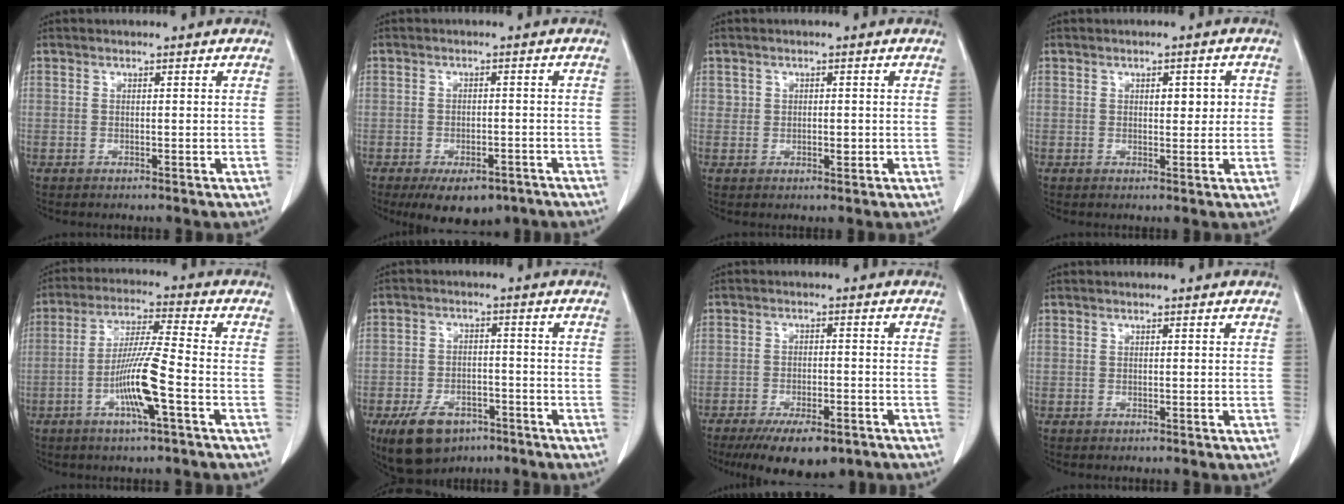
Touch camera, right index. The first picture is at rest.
{"total": 8.5, "force": [-5.9, 4.3, 4.3], "torque": [-0.052, 0.001, -0.084]}
{"total": 1.9, "force": [0.1, 1.4, 1.2], "torque": [-0.020, 0.003, 0.005]}
{"total": 3.2, "force": [0.6, 1.5, 2.8], "torque": [-0.034, 0.003, 0.010]}
{"total": 10.0, "force": [-3.4, -0.1, 9.4], "torque": [-0.186, -0.005, -0.067]}
{"total": 9.0, "force": [-5.6, 5.4, 4.5], "torque": [-0.086, -0.001, -0.085]}
{"total": 10.5, "force": [-7.5, 3.8, 6.3], "torque": [-0.091, -0.008, -0.111]}
{"total": 0.0}